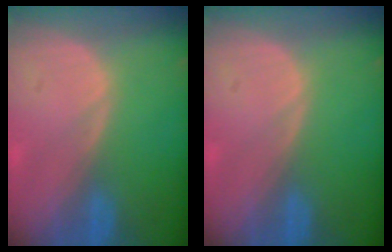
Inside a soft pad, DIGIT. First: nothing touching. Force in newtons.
{"total": 0.0}